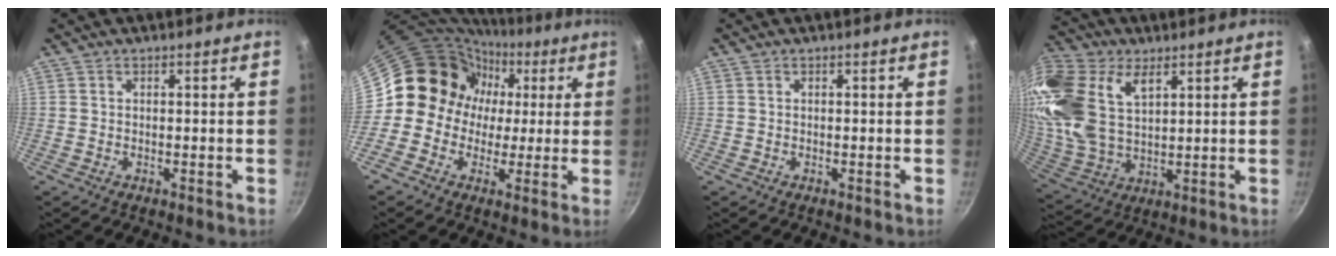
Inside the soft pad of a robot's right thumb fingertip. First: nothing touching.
{"total": 11.7, "force": [2.0, 11.1, 3.4], "torque": [-0.006, 0.020, 0.012]}
{"total": 0.0}
{"total": 23.1, "force": [9.3, 14.2, 15.6], "torque": [-0.348, 0.002, 0.186]}